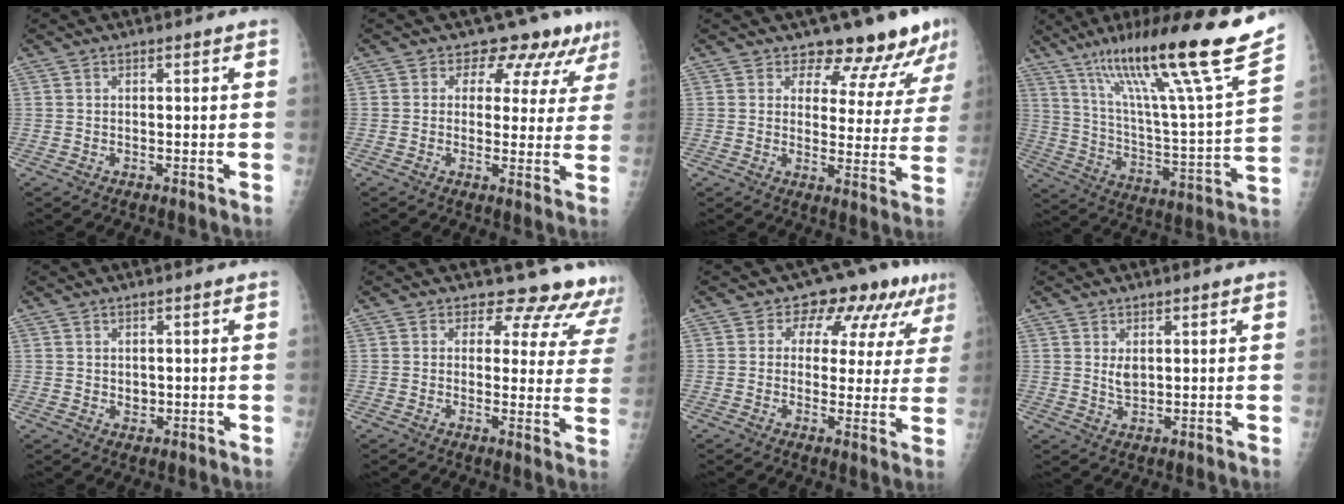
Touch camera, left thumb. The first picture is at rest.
{"total": 8.6, "force": [6.4, 5.1, 2.6], "torque": [0.012, -0.027, 0.059]}
{"total": 10.8, "force": [9.6, 4.1, 2.5], "torque": [0.009, -0.072, 0.109]}
{"total": 26.9, "force": [18.0, 1.2, 19.9], "torque": [-0.301, -0.069, 0.299]}
{"total": 1.8, "force": [0.4, 1.5, 0.8], "torque": [-0.007, -0.004, 0.011]}
{"total": 13.4, "force": [12.2, 5.4, 1.4], "torque": [0.036, -0.087, 0.107]}
{"total": 10.9, "force": [6.0, 6.8, 6.1], "torque": [-0.031, -0.012, 0.066]}
{"total": 2.8, "force": [1.1, 1.8, 1.8], "torque": [-0.024, -0.010, 0.024]}